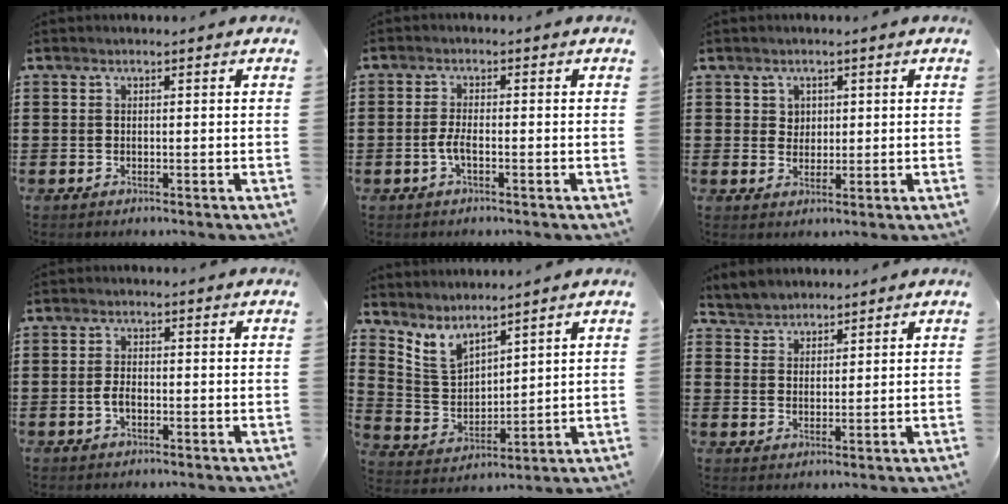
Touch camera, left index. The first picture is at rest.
{"total": 2.6, "force": [-1.0, 0.6, 2.3], "torque": [-0.056, -0.003, -0.022]}
{"total": 2.1, "force": [0.9, 1.8, 0.4], "torque": [-0.007, 0.003, 0.015]}
{"total": 2.2, "force": [-0.8, 1.0, 1.9], "torque": [-0.051, -0.004, -0.019]}
{"total": 5.4, "force": [4.5, 2.4, 1.8], "torque": [-0.058, -0.019, 0.084]}
{"total": 2.9, "force": [2.7, 0.9, -0.7], "torque": [-0.001, -0.003, 0.052]}